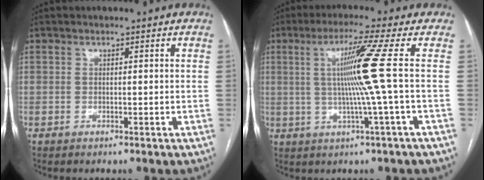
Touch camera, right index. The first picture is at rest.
{"total": 8.6, "force": [0.7, -3.0, 8.1], "torque": [-0.144, 0.002, 0.022]}